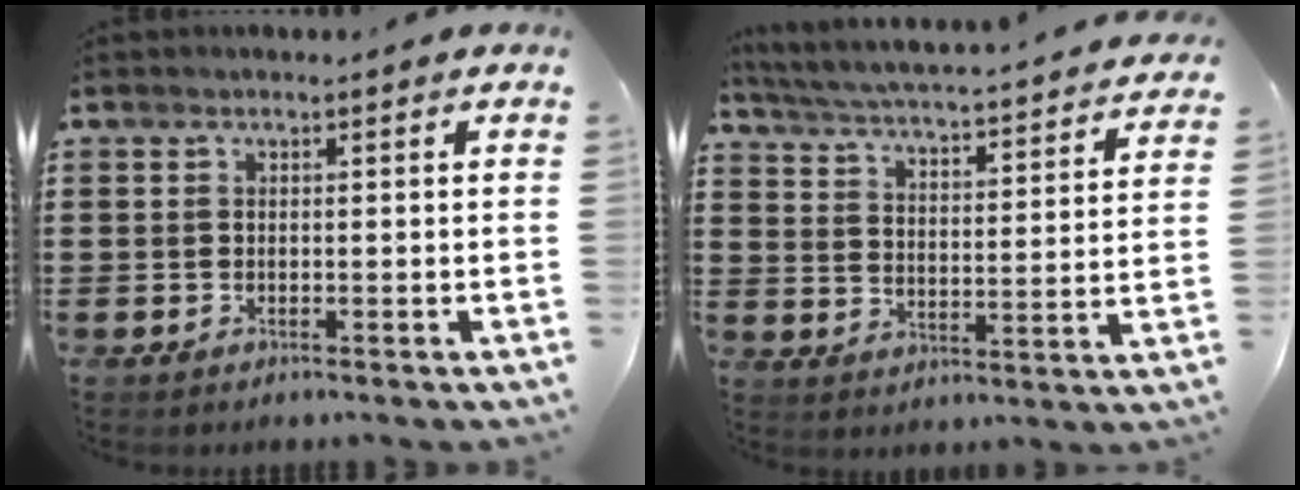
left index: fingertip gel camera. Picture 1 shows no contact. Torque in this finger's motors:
{"motor_torque": [2.14, 0.00, 0.25, 0.12]}